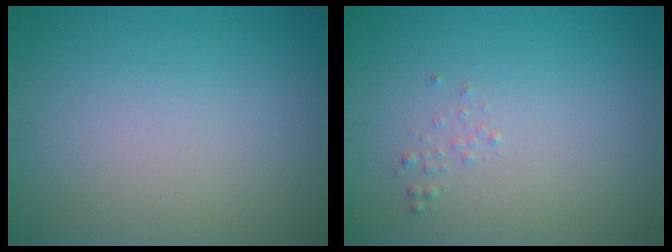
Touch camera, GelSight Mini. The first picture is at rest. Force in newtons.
{"total": 0.6, "press": 0.6, "slide": 0.1}